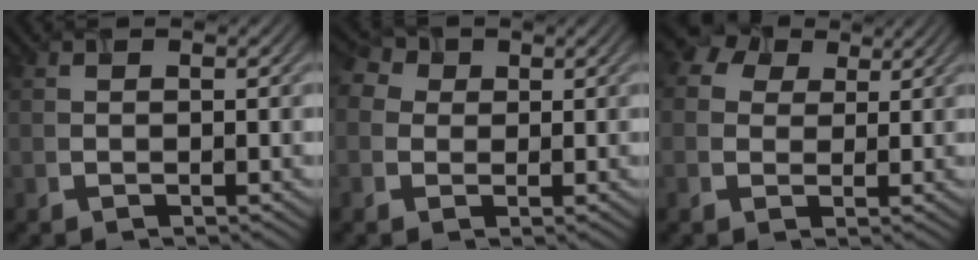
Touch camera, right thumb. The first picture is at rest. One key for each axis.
{"total": 3.9, "fx": 0.9, "fy": 3.2, "fz": 2.1, "tx": -0.059, "ty": 0.014, "tz": 0.014}
{"total": 5.7, "fx": 2.9, "fy": 4.0, "fz": 2.8, "tx": -0.067, "ty": 0.020, "tz": 0.042}